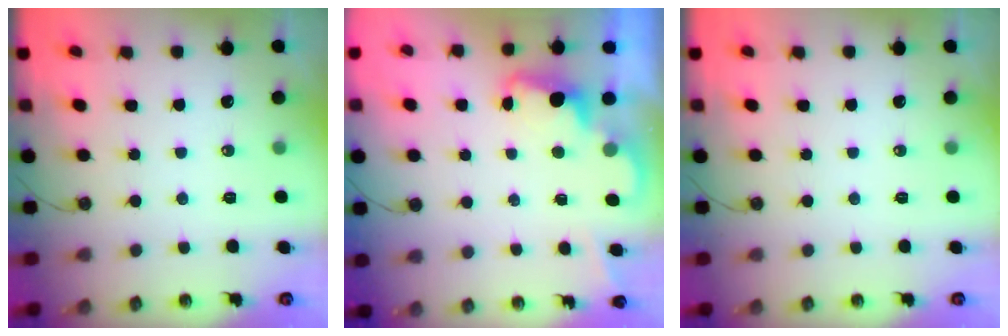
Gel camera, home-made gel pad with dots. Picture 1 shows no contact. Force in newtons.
{"total": 2.3, "press": 2.3, "slide": 0.5}
{"total": 0.0}